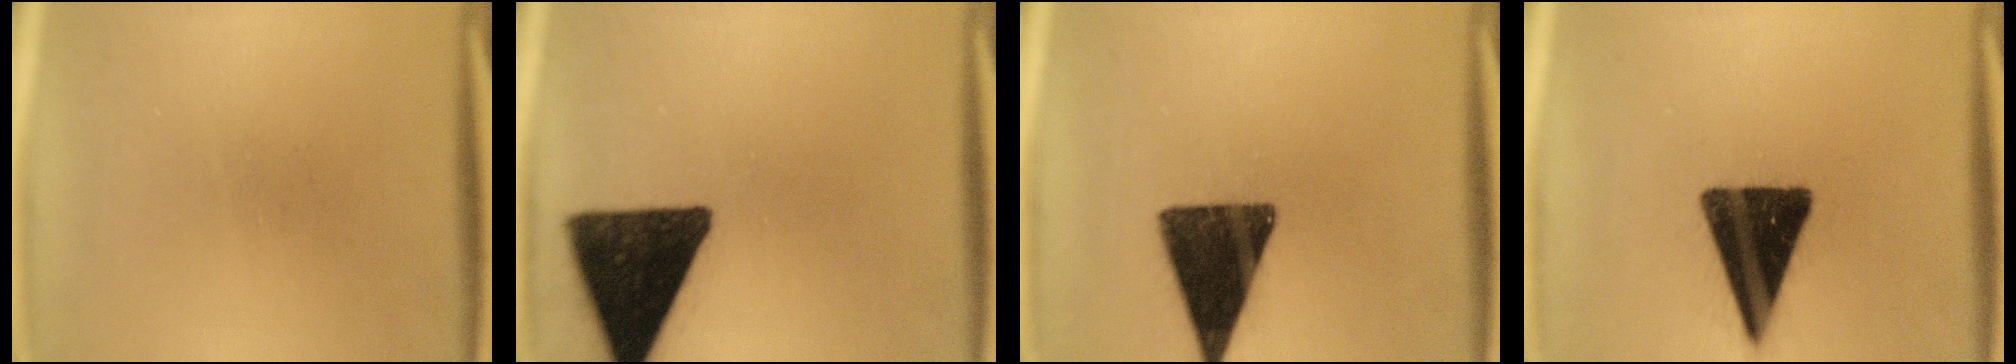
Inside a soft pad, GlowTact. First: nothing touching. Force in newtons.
{"total": 16.7}
{"total": 15.2}
{"total": 16.8}